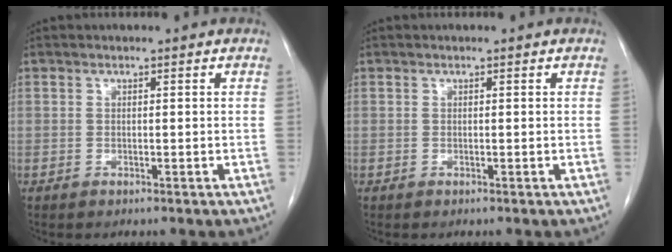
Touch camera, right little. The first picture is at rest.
{"total": 0.0}